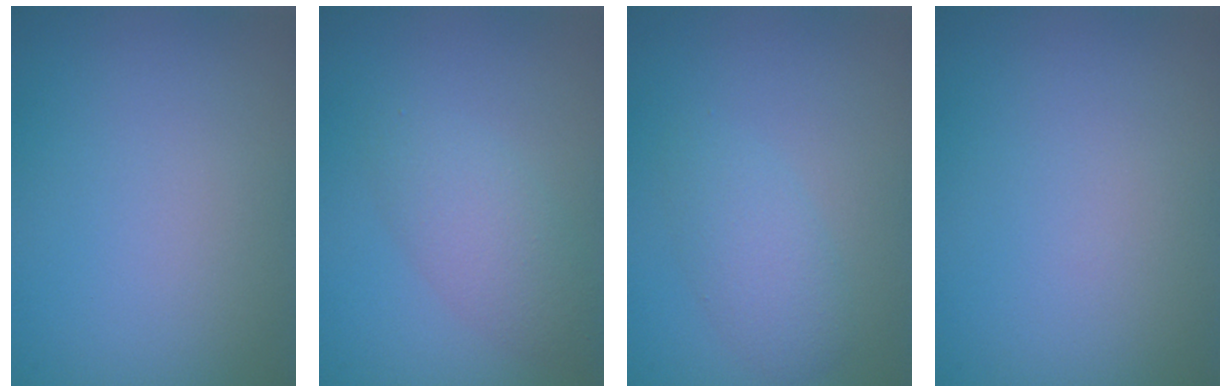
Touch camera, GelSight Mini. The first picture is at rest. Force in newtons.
{"total": 2.9, "press": 2.8, "slide": 0.3}
{"total": 2.5, "press": 2.5, "slide": 0.1}
{"total": 0.0}